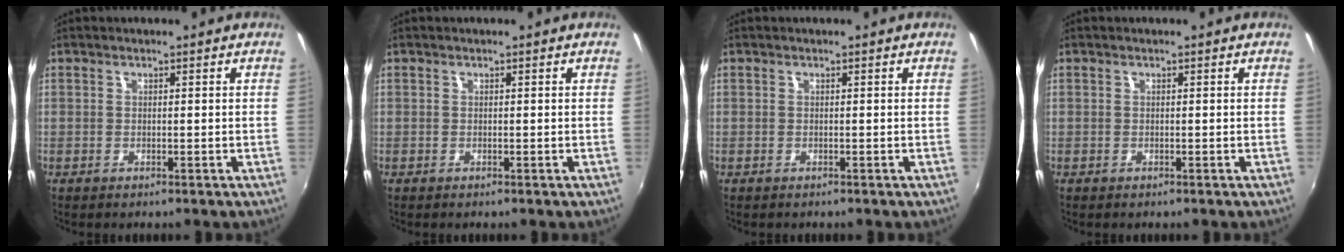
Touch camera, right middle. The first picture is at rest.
{"total": 0.0}
{"total": 0.0}
{"total": 0.0}